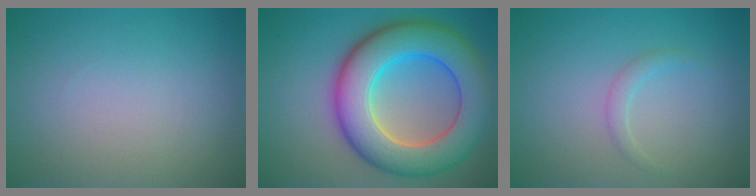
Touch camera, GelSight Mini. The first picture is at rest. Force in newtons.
{"total": 11.2, "press": 11.2, "slide": 0.5}
{"total": 1.1, "press": 1.1, "slide": 0.2}